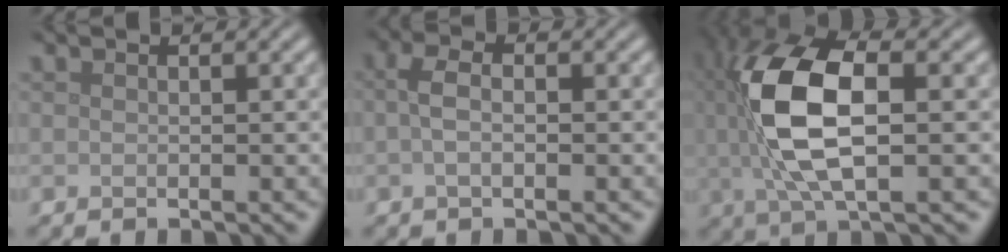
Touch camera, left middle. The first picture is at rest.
{"total": 2.1, "force": [-0.1, 1.0, 1.9], "torque": [-0.044, 0.004, -0.006]}
{"total": 10.0, "force": [1.0, 4.4, 8.9], "torque": [-0.190, 0.008, 0.019]}